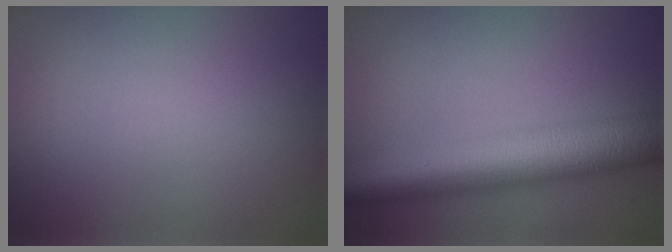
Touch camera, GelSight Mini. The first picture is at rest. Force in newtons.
{"total": 9.5, "press": 9.5, "slide": 0.1}